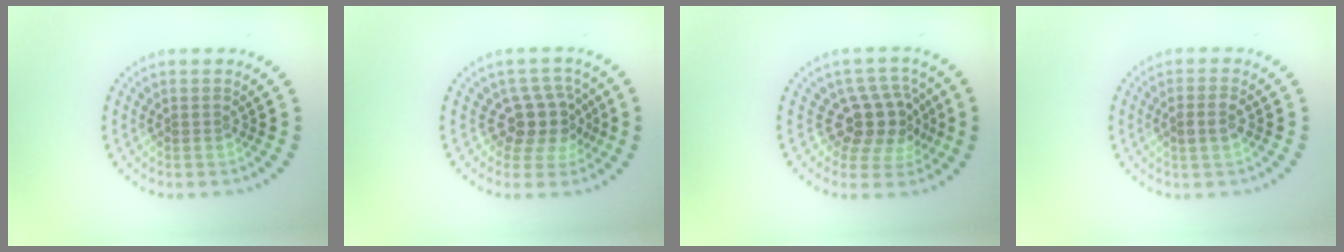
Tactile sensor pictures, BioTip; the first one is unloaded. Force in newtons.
{"total": 3.6, "press": 2.8, "slide": 2.2}
{"total": 4.0, "press": 3.5, "slide": 2.1}
{"total": 1.8, "press": 1.8, "slide": 0.2}